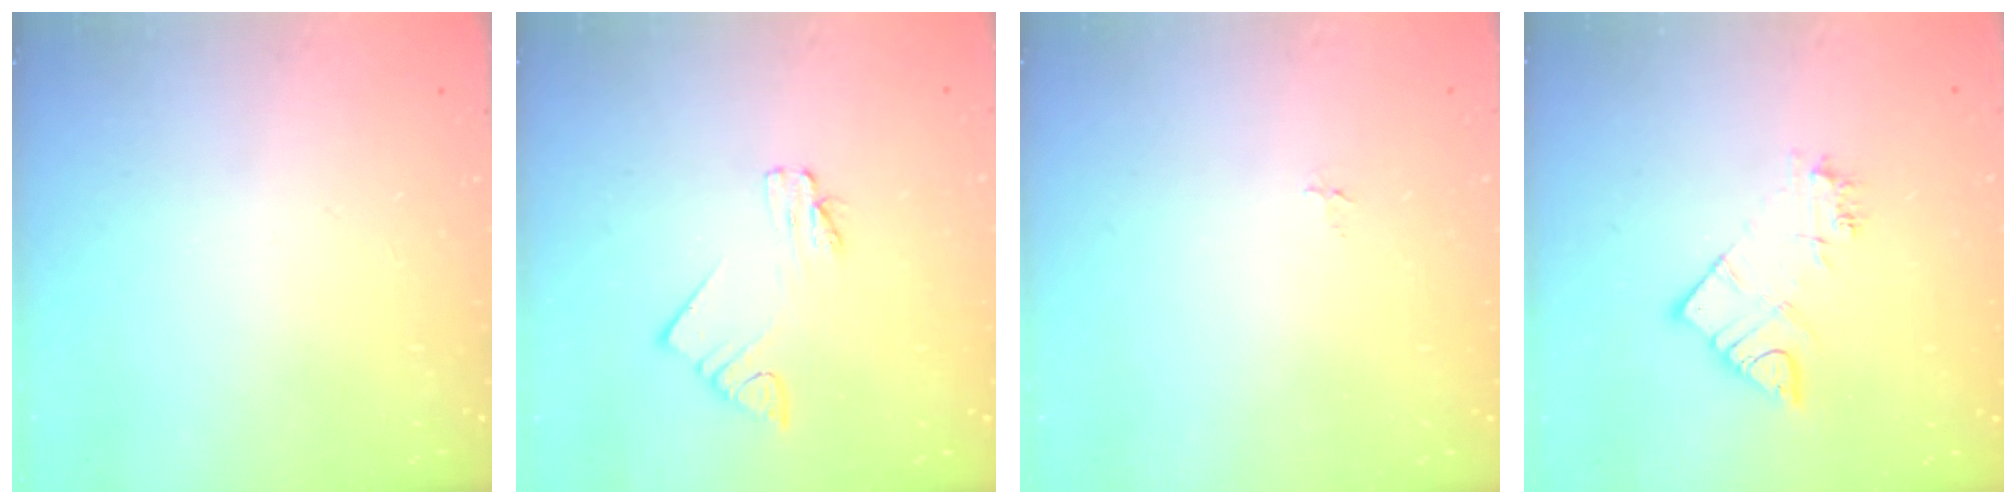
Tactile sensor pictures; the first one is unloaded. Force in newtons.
{"total": 2.1, "press": 2.1, "slide": 0.0}
{"total": 2.7, "press": 2.7, "slide": 0.3}
{"total": 8.7, "press": 8.7, "slide": 0.8}